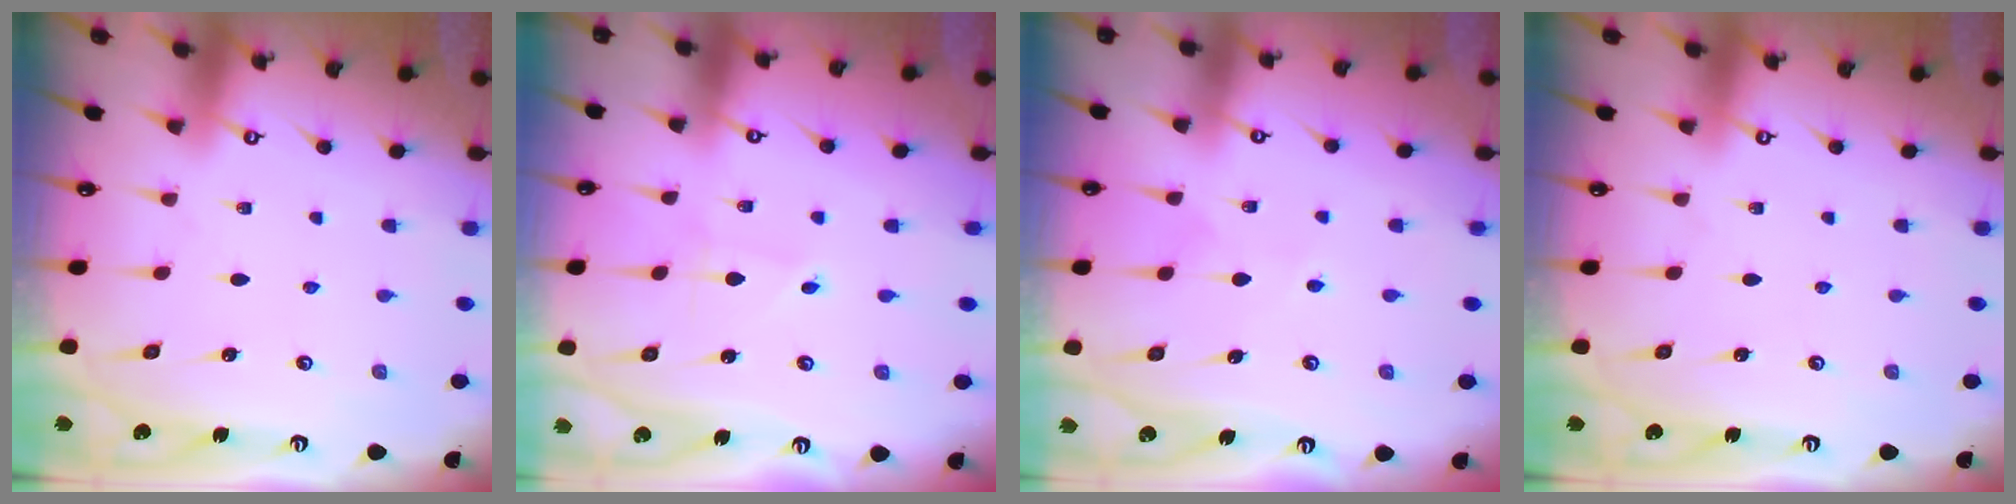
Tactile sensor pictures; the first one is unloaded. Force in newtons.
{"total": 1.7, "press": 1.7, "slide": 0.1}
{"total": 5.2, "press": 5.0, "slide": 1.4}
{"total": 0.0}